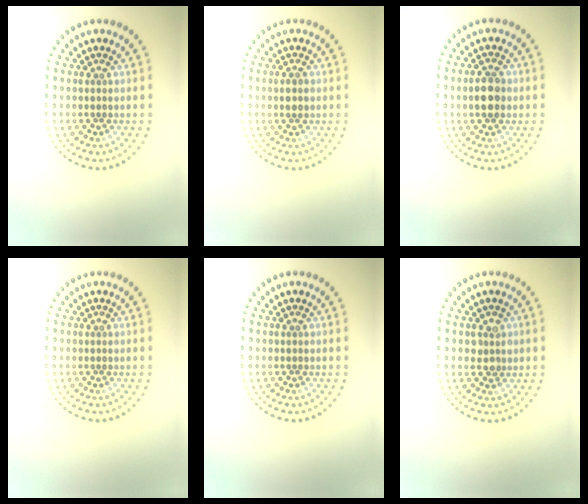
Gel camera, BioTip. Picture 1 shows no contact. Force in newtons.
{"total": 1.2, "press": 1.2, "slide": 0.2}
{"total": 3.2, "press": 3.2, "slide": 0.1}
{"total": 0.0}
{"total": 0.0}
{"total": 1.7, "press": 1.7, "slide": 0.3}